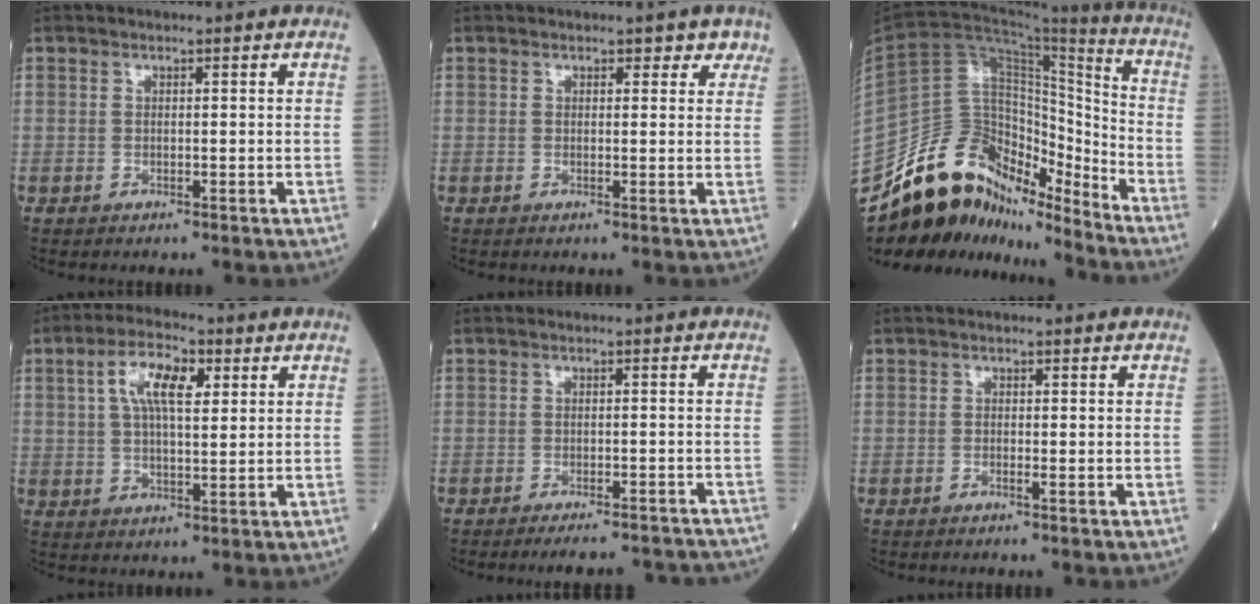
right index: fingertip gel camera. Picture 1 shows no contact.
{"total": 2.3, "force": [1.6, 1.5, 0.6], "torque": [0.015, -0.005, 0.008]}
{"total": 21.3, "force": [-17.2, 7.7, 10.0], "torque": [-0.180, 0.037, -0.289]}
{"total": 8.4, "force": [2.8, 3.1, 7.2], "torque": [-0.139, 0.017, 0.049]}
{"total": 10.5, "force": [-10.0, 1.6, 2.9], "torque": [-0.022, 0.006, -0.113]}
{"total": 0.6, "force": [-0.5, -0.1, 0.4], "torque": [-0.006, 0.001, -0.009]}